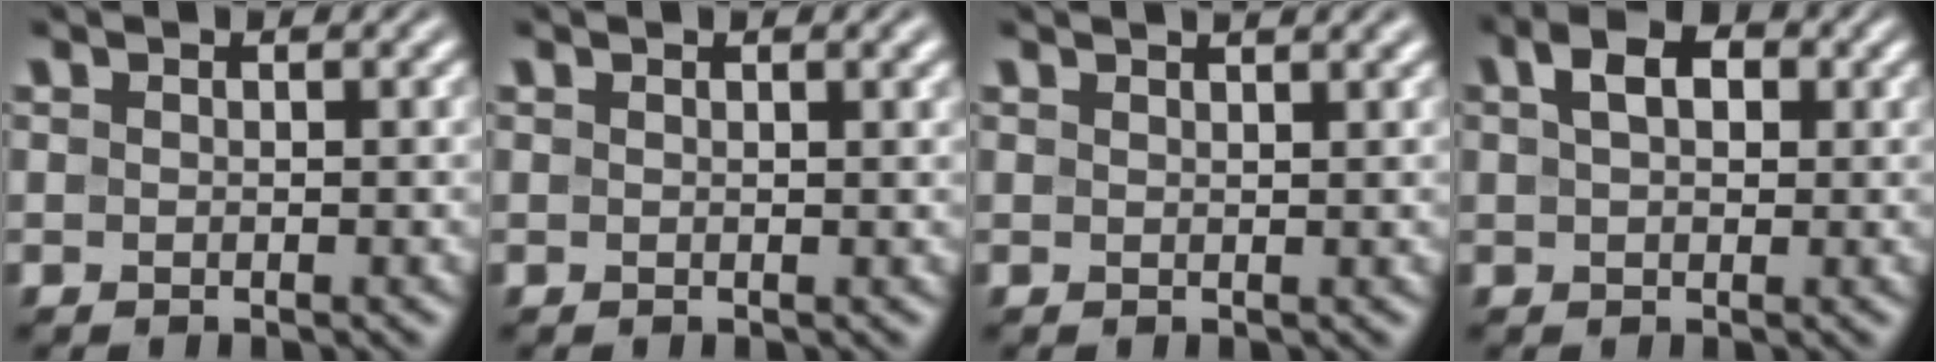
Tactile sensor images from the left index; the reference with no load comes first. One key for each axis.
{"total": 1.7, "fx": 1.0, "fy": 0.5, "fz": 1.3, "tx": -0.013, "ty": 0.004, "tz": 0.009}
{"total": 2.6, "fx": 1.8, "fy": 1.0, "fz": 1.5, "tx": 0.000, "ty": 0.012, "tz": 0.000}
{"total": 3.7, "fx": 1.3, "fy": 2.3, "fz": 2.5, "tx": -0.047, "ty": 0.013, "tz": 0.016}